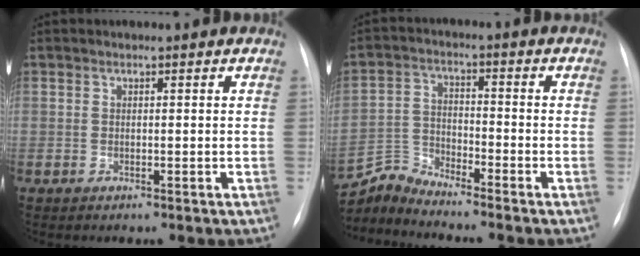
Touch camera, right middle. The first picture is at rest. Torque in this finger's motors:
{"motor_torque": [-0.56, -0.05, -0.12, -0.04]}